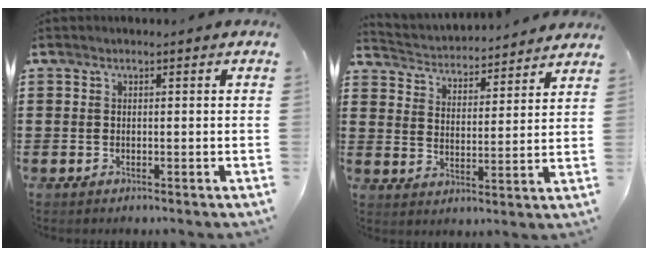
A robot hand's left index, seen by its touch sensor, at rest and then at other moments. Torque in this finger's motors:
{"motor_torque": [1.07, -1.07, 0.67, 0.05]}